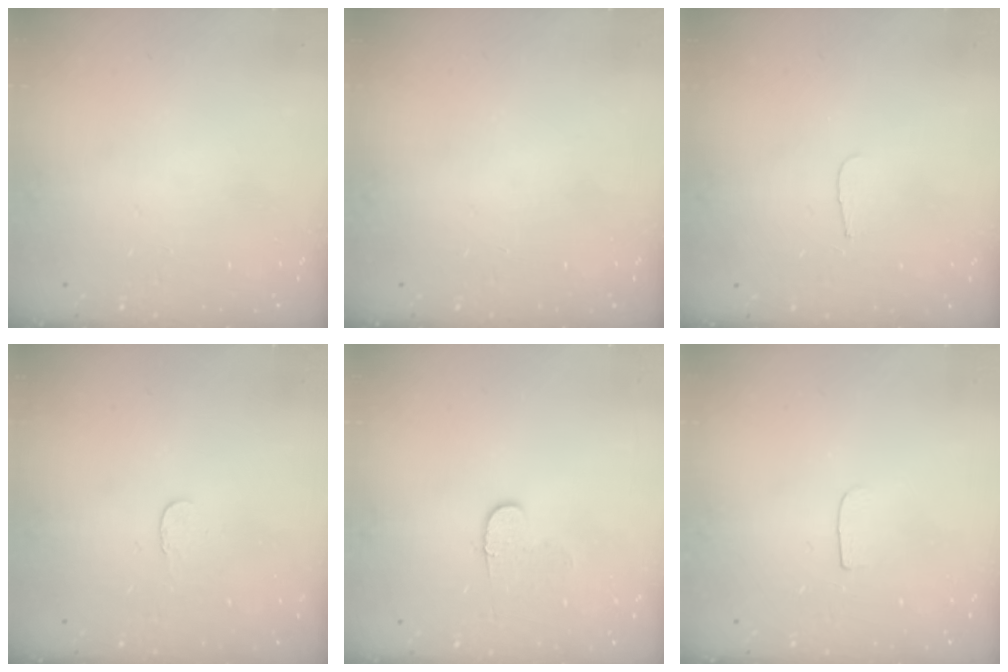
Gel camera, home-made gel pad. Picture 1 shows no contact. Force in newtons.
{"total": 0.0}
{"total": 3.3, "press": 3.3, "slide": 0.4}
{"total": 3.4, "press": 3.4, "slide": 0.3}
{"total": 4.9, "press": 4.9, "slide": 0.5}
{"total": 3.3, "press": 3.3, "slide": 0.3}